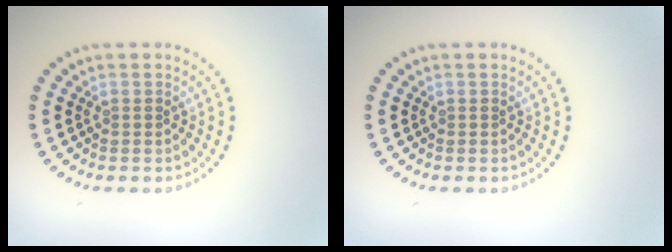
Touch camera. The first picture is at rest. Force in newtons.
{"total": 0.0}